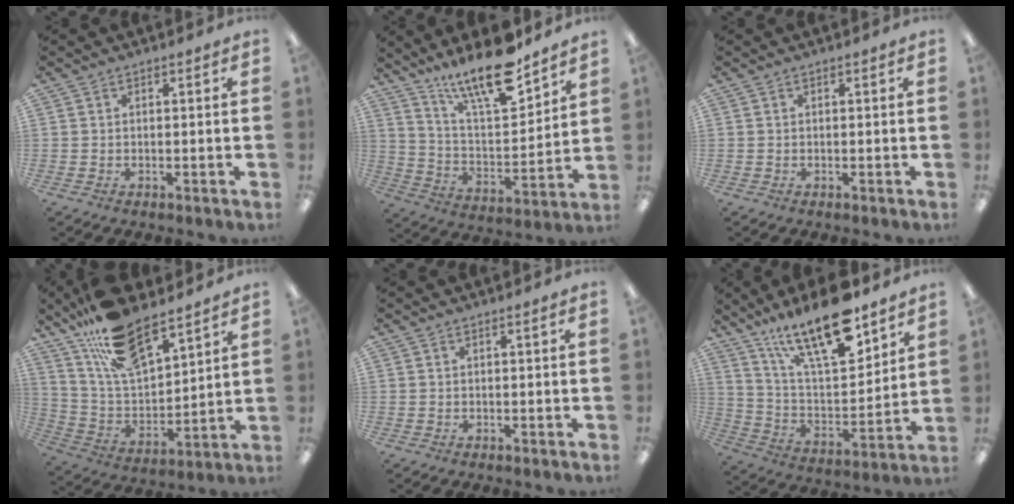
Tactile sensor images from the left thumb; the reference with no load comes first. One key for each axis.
{"total": 17.3, "fx": 13.9, "fy": 4.0, "fz": 9.6, "tx": -0.176, "ty": -0.087, "tz": 0.234}
{"total": 0.0}
{"total": 17.5, "fx": 13.6, "fy": 6.2, "fz": 9.1, "tx": -0.185, "ty": -0.070, "tz": 0.242}
{"total": 0.0}
{"total": 21.4, "fx": 14.5, "fy": 7.5, "fz": 13.8, "tx": -0.233, "ty": -0.084, "tz": 0.248}